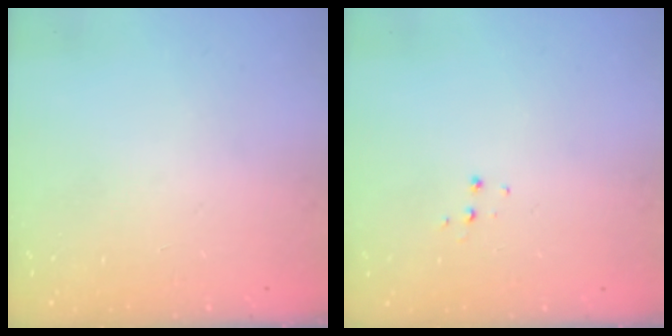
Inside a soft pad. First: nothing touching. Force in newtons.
{"total": 3.7, "press": 3.7, "slide": 0.4}